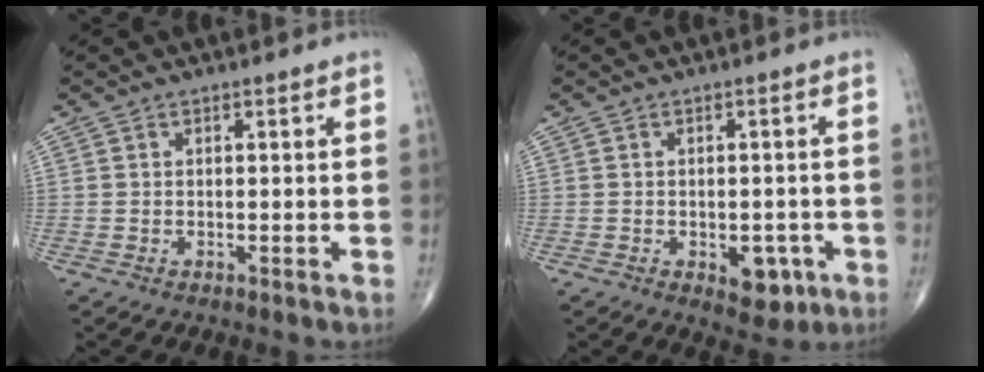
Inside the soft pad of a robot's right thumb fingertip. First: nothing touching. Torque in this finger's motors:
{"motor_torque": [1.33, 0.95, 0.18, -0.41, 0.14]}